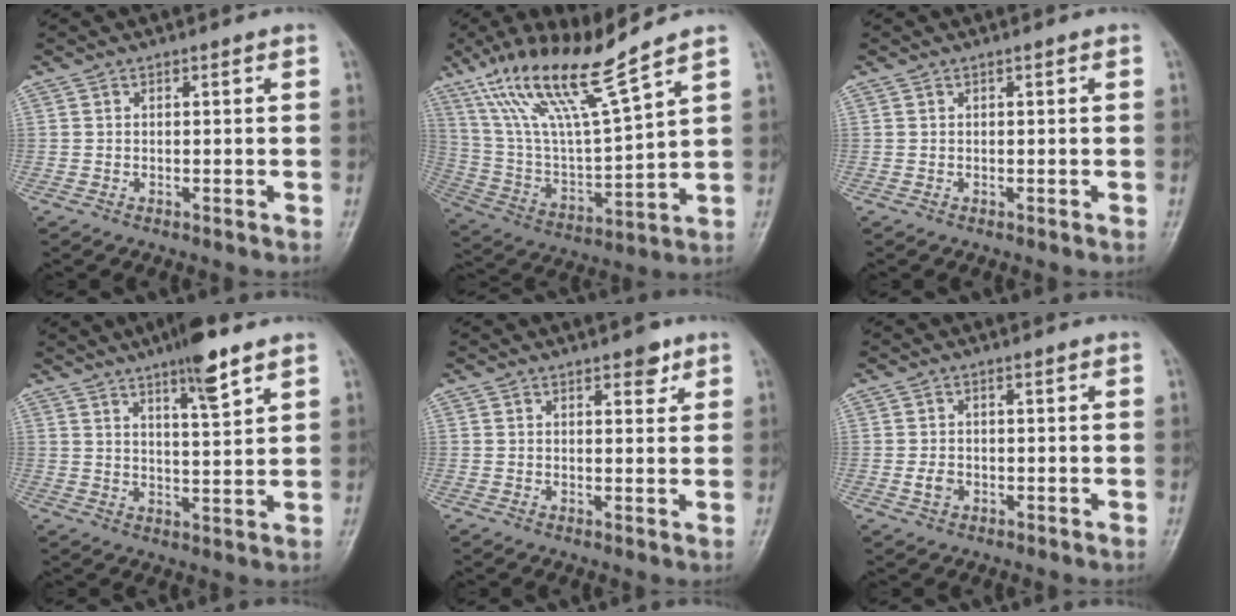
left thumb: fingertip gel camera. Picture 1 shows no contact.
{"total": 17.8, "force": [12.4, 1.8, 12.7], "torque": [-0.229, -0.057, 0.244]}
{"total": 0.0}
{"total": 8.2, "force": [5.3, 1.2, 6.1], "torque": [-0.092, -0.029, 0.086]}
{"total": 2.9, "force": [1.9, 1.4, 1.7], "torque": [-0.007, -0.008, 0.024]}
{"total": 2.3, "force": [-0.6, 1.7, 1.4], "torque": [-0.023, 0.004, -0.012]}